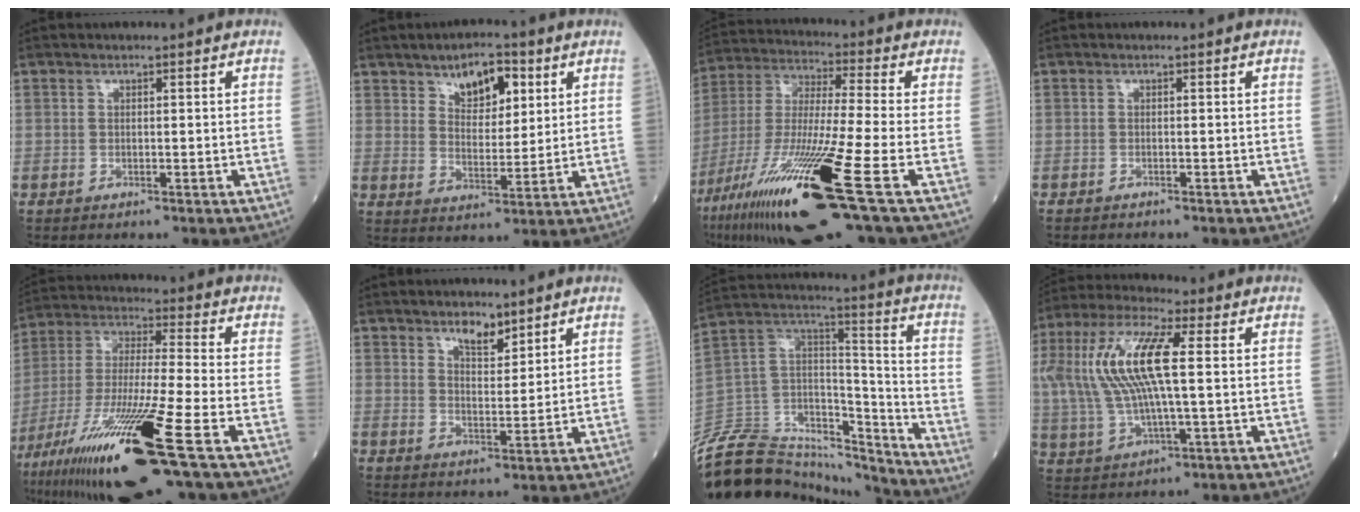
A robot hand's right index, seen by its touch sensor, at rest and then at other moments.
{"total": 7.7, "force": [4.1, 3.8, 5.3], "torque": [-0.077, 0.006, 0.068]}
{"total": 22.0, "force": [-10.4, 0.4, 19.3], "torque": [-0.376, -0.057, -0.191]}
{"total": 1.3, "force": [-1.2, 0.3, 0.3], "torque": [-0.007, -0.001, -0.019]}
{"total": 21.0, "force": [-10.7, 0.4, 18.1], "torque": [-0.346, -0.056, -0.194]}
{"total": 4.2, "force": [3.3, 1.5, 2.1], "torque": [-0.037, -0.005, 0.057]}
{"total": 25.3, "force": [-23.8, 5.3, 6.7], "torque": [-0.167, 0.026, -0.399]}
{"total": 15.8, "force": [2.4, 4.0, 15.1], "torque": [-0.342, 0.023, 0.046]}